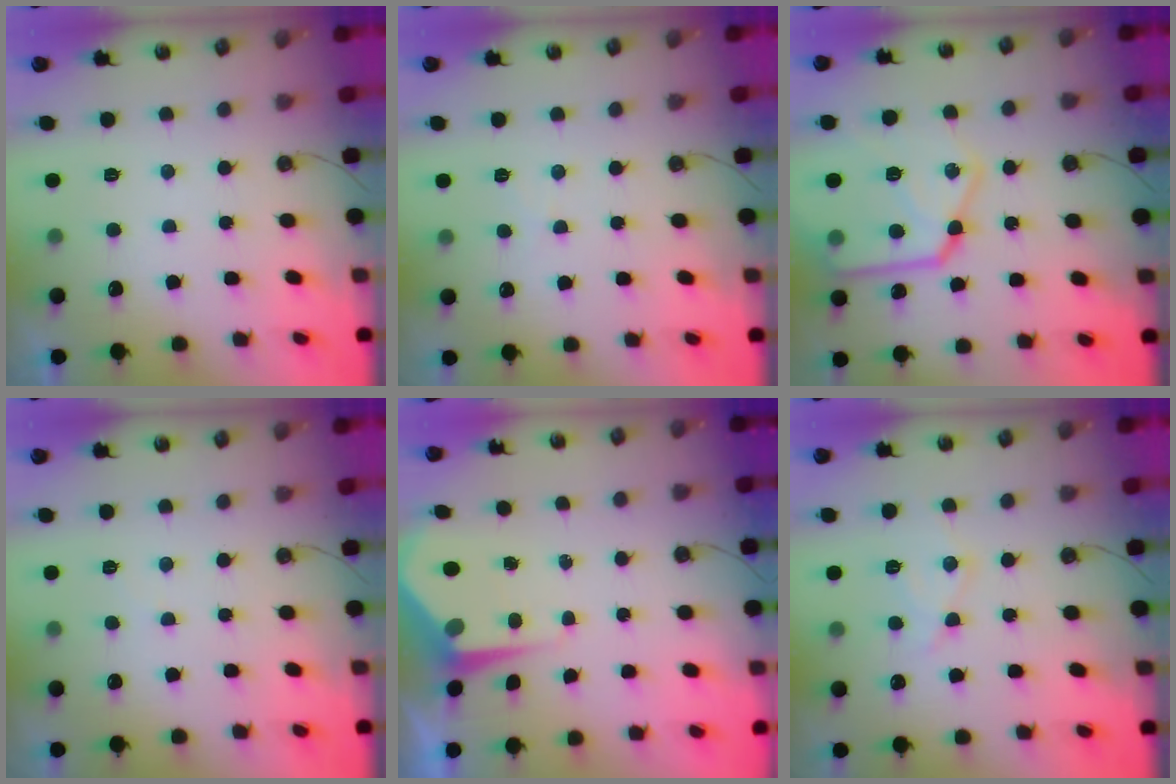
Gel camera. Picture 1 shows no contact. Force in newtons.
{"total": 4.8, "press": 4.7, "slide": 0.8}
{"total": 23.2, "press": 23.1, "slide": 2.1}
{"total": 3.5, "press": 3.5, "slide": 0.6}
{"total": 5.7, "press": 5.7, "slide": 0.3}
{"total": 11.0, "press": 10.9, "slide": 0.7}